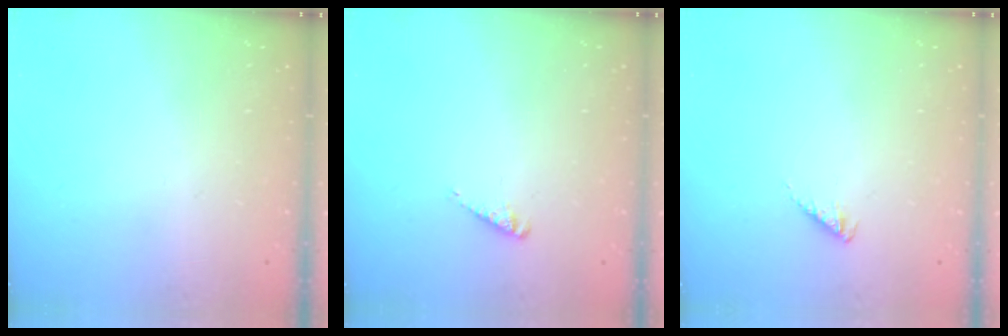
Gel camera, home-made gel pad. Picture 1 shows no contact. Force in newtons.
{"total": 2.8, "press": 2.8, "slide": 0.3}
{"total": 3.1, "press": 3.0, "slide": 0.5}